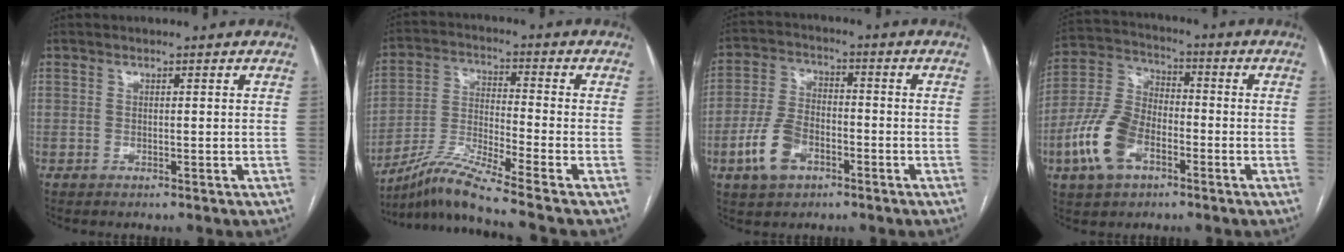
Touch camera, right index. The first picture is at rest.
{"total": 10.0, "force": [-8.5, -2.4, 4.7], "torque": [-0.103, -0.018, -0.161]}
{"total": 10.2, "force": [-4.9, 5.4, 7.1], "torque": [-0.169, 0.008, -0.092]}
{"total": 11.8, "force": [-4.8, 6.6, 8.5], "torque": [-0.202, 0.012, -0.092]}